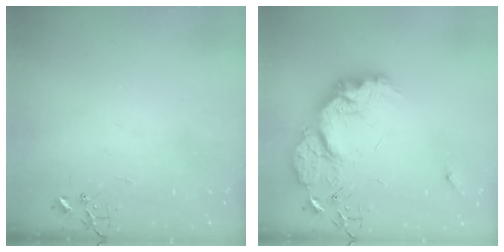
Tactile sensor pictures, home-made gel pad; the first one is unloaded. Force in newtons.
{"total": 19.6, "press": 19.6, "slide": 1.3}